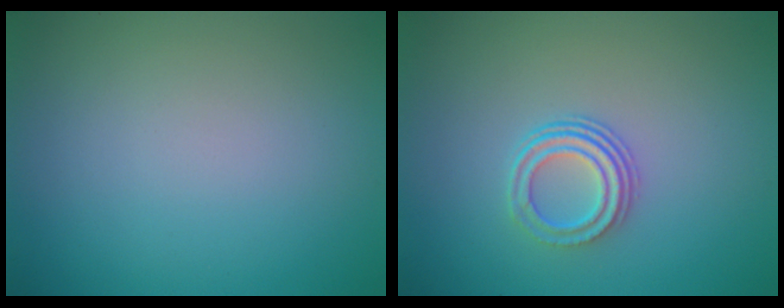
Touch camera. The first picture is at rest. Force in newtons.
{"total": 3.0, "press": 2.2, "slide": 2.0}